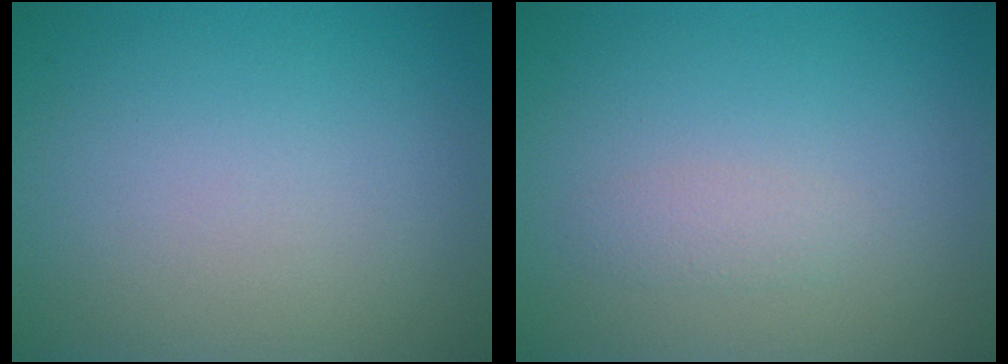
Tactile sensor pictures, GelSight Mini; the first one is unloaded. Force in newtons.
{"total": 1.1, "press": 1.1, "slide": 0.1}